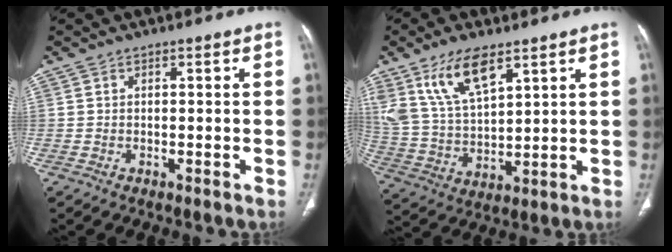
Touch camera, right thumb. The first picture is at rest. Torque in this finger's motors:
{"motor_torque": [-0.47, 0.87, 0.65, 0.75, 0.11]}